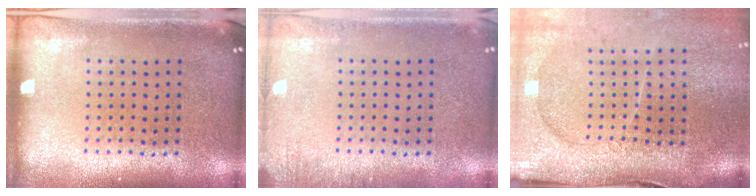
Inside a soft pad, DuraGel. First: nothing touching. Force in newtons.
{"total": 1.4, "press": 1.4, "slide": 0.2}
{"total": 4.6, "press": 3.6, "slide": 2.8}